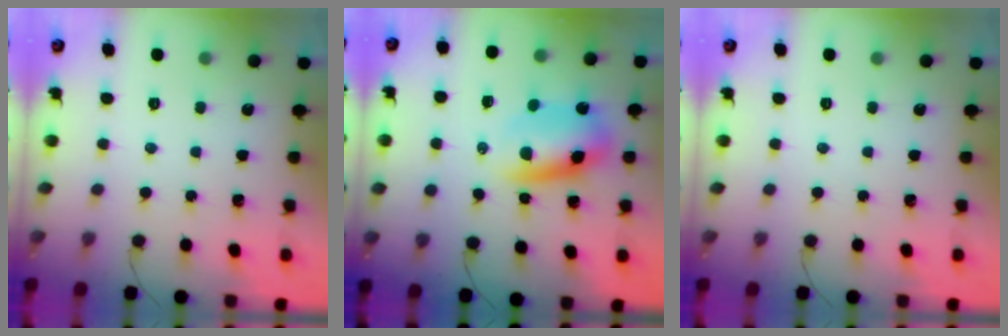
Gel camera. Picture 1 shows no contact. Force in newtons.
{"total": 9.1, "press": 8.8, "slide": 2.4}
{"total": 0.0}